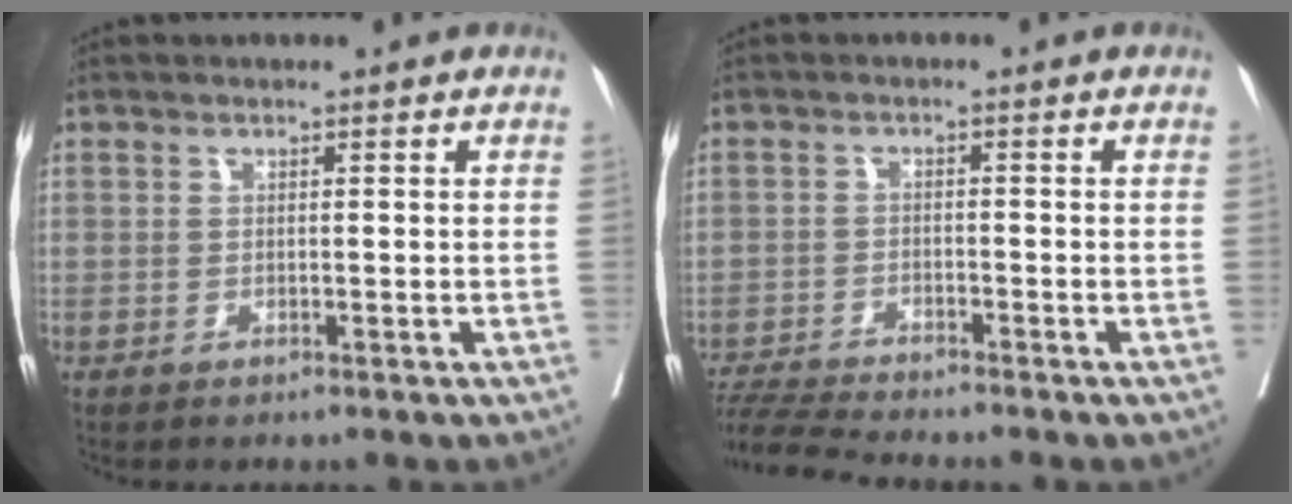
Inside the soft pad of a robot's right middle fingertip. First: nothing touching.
{"total": 6.2, "force": [-5.9, -1.0, 1.4], "torque": [-0.023, -0.016, -0.108]}